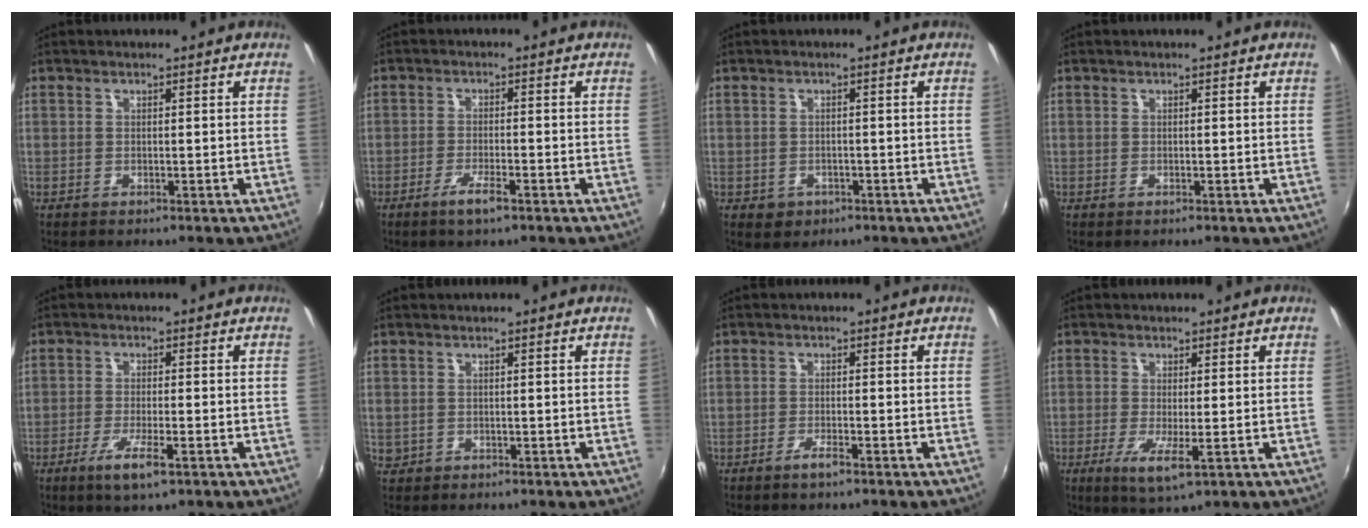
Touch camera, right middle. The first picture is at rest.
{"total": 4.0, "force": [-2.6, 0.6, 3.0], "torque": [-0.068, -0.007, -0.050]}
{"total": 2.9, "force": [-1.1, 2.5, 1.0], "torque": [-0.024, -0.003, -0.012]}
{"total": 0.0}
{"total": 5.6, "force": [-3.0, 0.9, 4.6], "torque": [-0.099, -0.015, -0.056]}
{"total": 1.2, "force": [-0.1, 1.2, 0.3], "torque": [-0.005, -0.002, -0.002]}
{"total": 2.1, "force": [-1.6, 0.2, 1.4], "torque": [-0.034, -0.002, -0.032]}
{"total": 5.1, "force": [-1.6, 0.6, 4.8], "torque": [-0.101, -0.018, -0.028]}